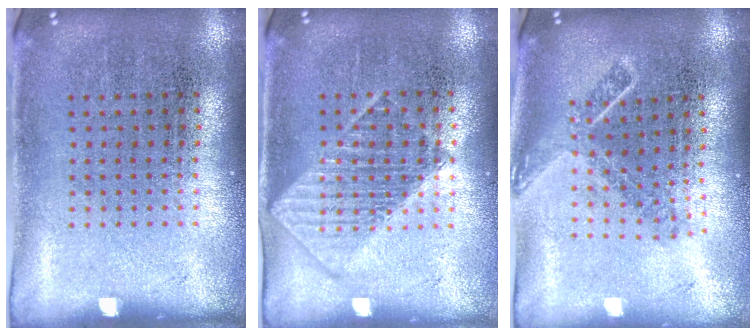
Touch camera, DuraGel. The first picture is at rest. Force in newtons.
{"total": 1.2, "press": 1.2, "slide": 0.2}
{"total": 1.8, "press": 1.3, "slide": 1.2}